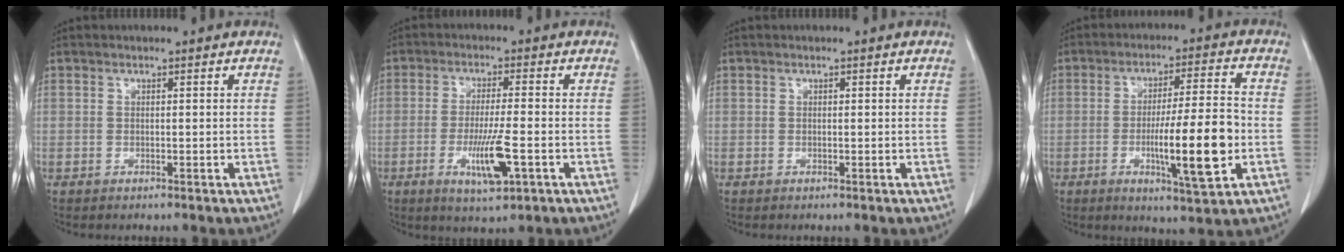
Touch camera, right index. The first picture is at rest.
{"total": 7.7, "force": [-2.7, 0.7, 7.2], "torque": [-0.131, -0.016, -0.043]}
{"total": 0.0}
{"total": 12.4, "force": [-3.0, 0.8, 12.0], "torque": [-0.195, -0.007, -0.048]}